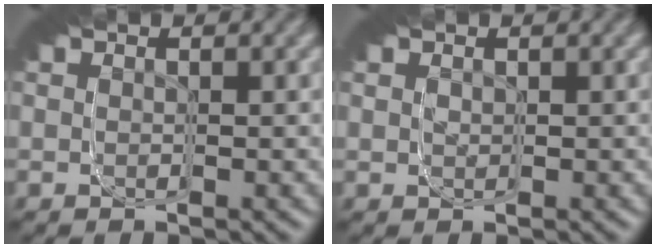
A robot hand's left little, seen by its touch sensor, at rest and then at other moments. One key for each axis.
{"total": 1.3, "fx": 0.3, "fy": 1.3, "fz": 0.4, "tx": -0.012, "ty": 0.001, "tz": 0.000}